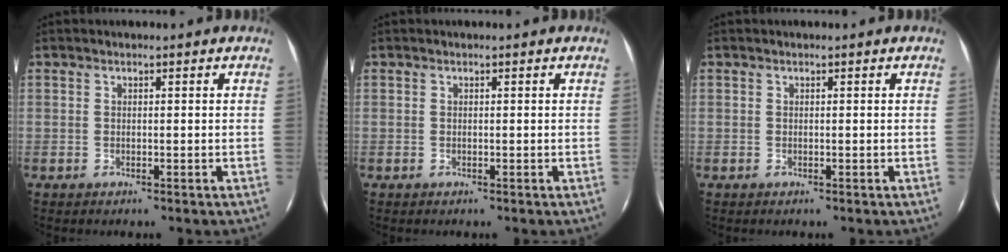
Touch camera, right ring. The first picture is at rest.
{"total": 0.0}
{"total": 0.0}